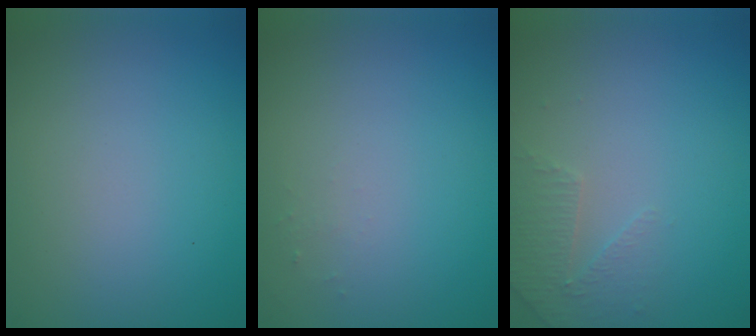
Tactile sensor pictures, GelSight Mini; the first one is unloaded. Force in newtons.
{"total": 0.5, "press": 0.5, "slide": 0.2}
{"total": 1.9, "press": 1.8, "slide": 0.5}